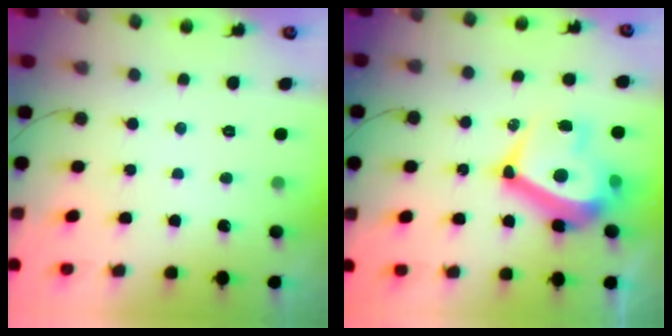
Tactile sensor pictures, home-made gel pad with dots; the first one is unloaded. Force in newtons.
{"total": 16.5, "press": 16.2, "slide": 3.2}